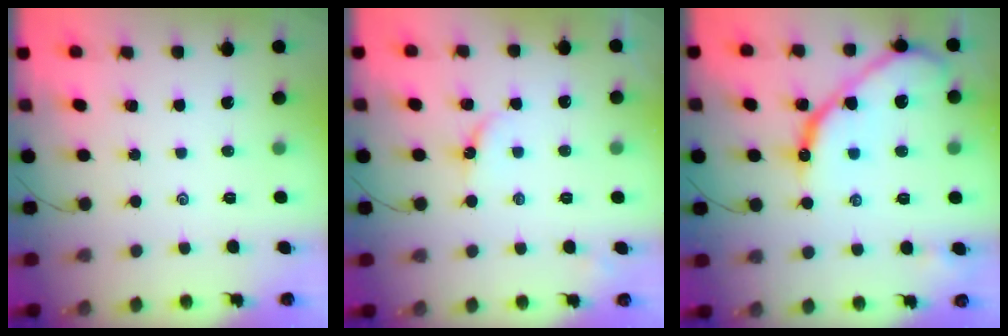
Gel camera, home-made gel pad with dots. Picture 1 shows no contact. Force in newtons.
{"total": 4.6, "press": 4.5, "slide": 0.4}
{"total": 14.3, "press": 14.2, "slide": 1.3}